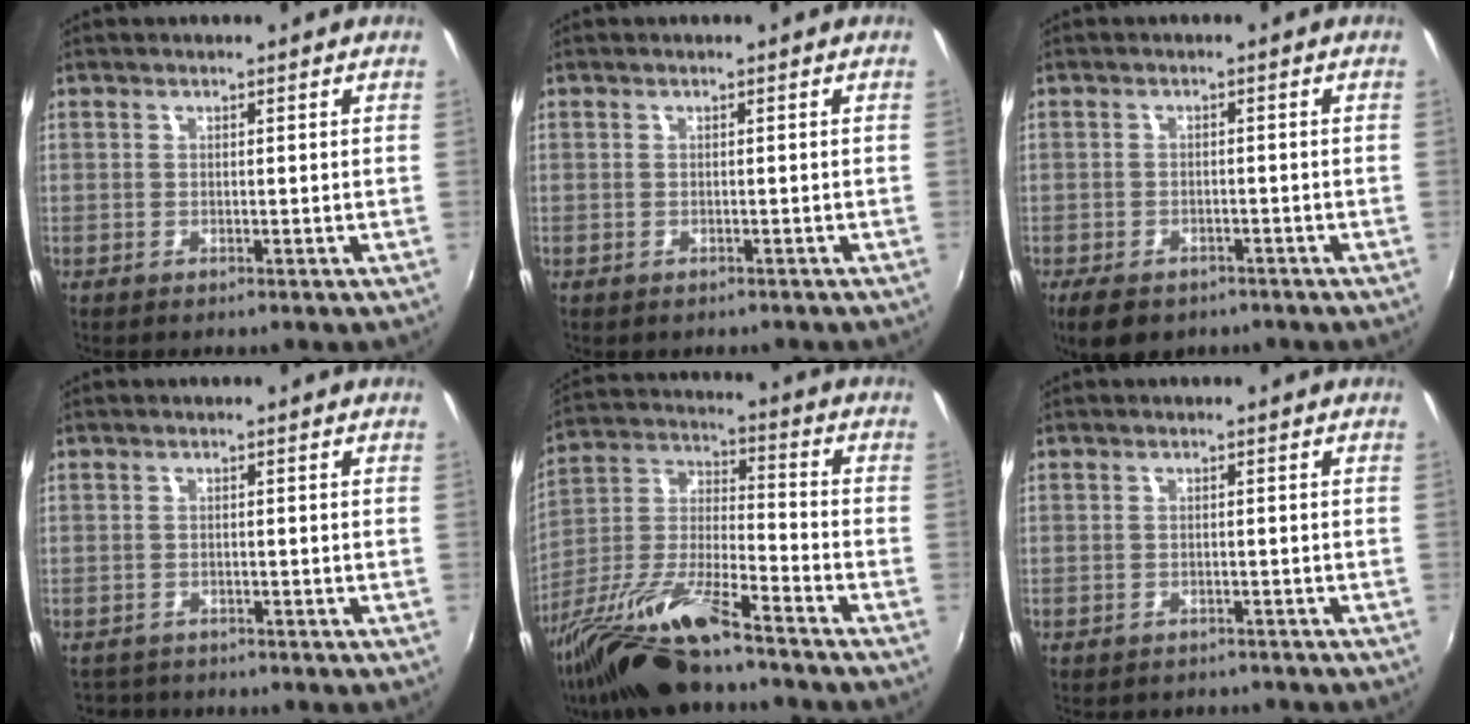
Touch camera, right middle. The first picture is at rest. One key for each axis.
{"total": 0.7, "fx": -0.5, "fy": 0.5, "fz": 0.2, "tx": -0.007, "ty": -0.002, "tz": -0.005}
{"total": 6.8, "fx": -4.7, "fy": 3.6, "fz": 3.3, "tx": -0.078, "ty": -0.018, "tz": -0.072}
{"total": 3.4, "fx": -3.1, "fy": 1.4, "fz": 0.2, "tx": -0.014, "ty": -0.005, "tz": -0.053}
{"total": 16.6, "fx": -12.7, "fy": 3.0, "fz": 10.3, "tx": -0.211, "ty": -0.012, "tz": -0.245}
{"total": 3.9, "fx": -3.4, "fy": 1.7, "fz": 0.8, "tx": -0.023, "ty": -0.007, "tz": -0.048}